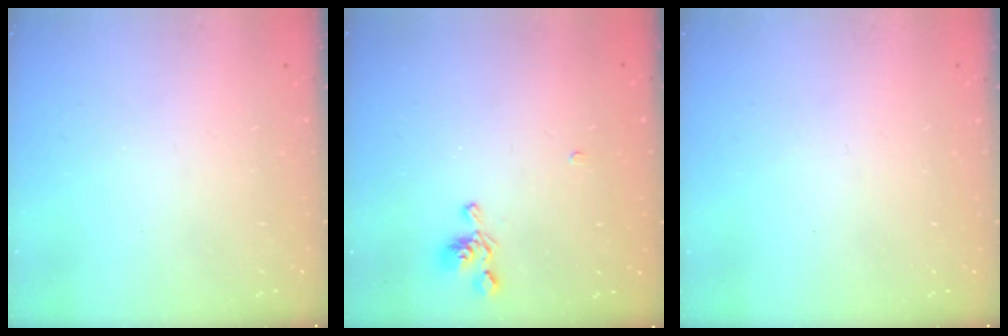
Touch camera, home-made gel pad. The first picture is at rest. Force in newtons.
{"total": 6.5, "press": 6.5, "slide": 0.2}
{"total": 0.0}